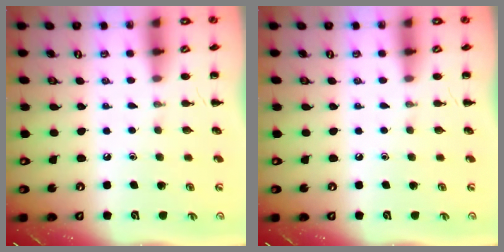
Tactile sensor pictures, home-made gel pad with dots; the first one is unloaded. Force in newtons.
{"total": 0.0}